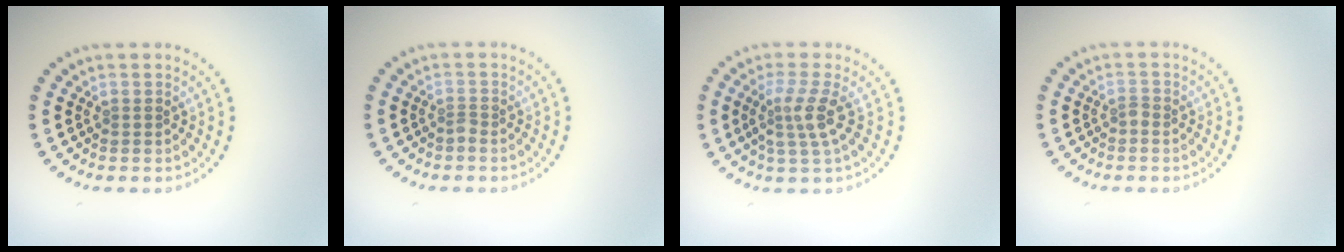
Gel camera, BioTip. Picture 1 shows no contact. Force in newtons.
{"total": 0.8, "press": 0.5, "slide": 0.6}
{"total": 3.0, "press": 2.4, "slide": 1.9}
{"total": 0.8, "press": 0.6, "slide": 0.5}